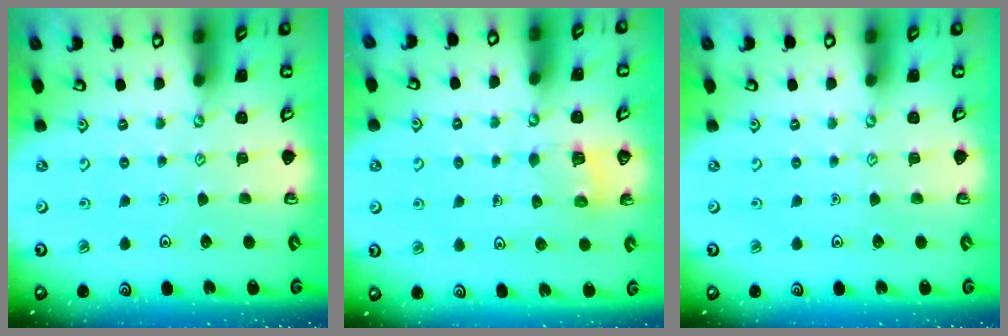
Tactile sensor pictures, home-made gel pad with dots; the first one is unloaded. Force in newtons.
{"total": 2.5, "press": 2.5, "slide": 0.1}
{"total": 0.0}